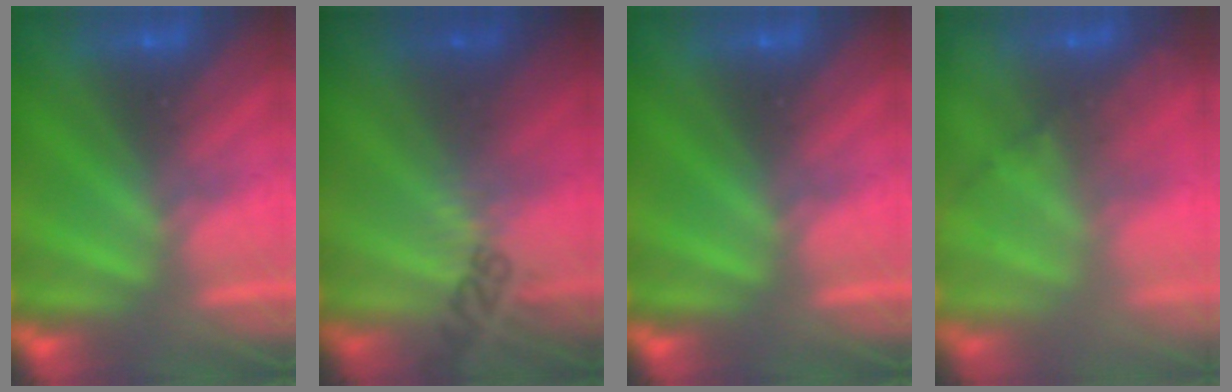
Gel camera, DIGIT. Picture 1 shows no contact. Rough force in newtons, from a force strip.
{"total": 2.4}
{"total": 0.0}
{"total": 7.4}